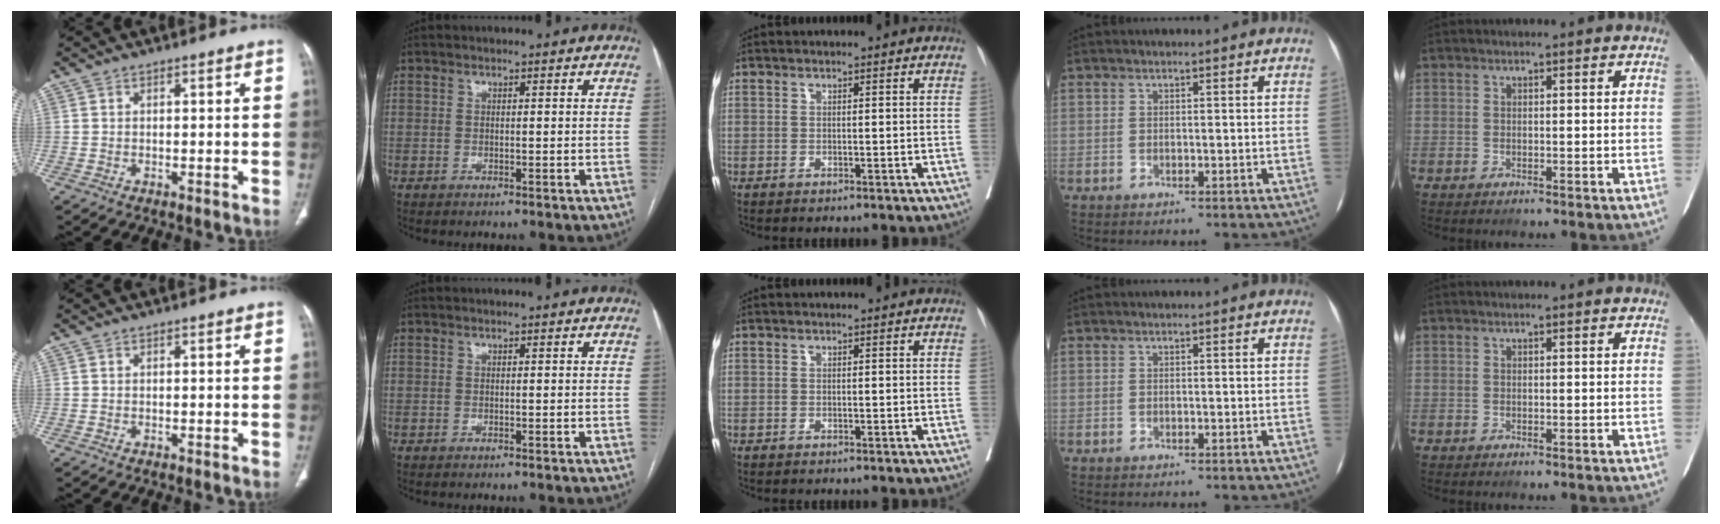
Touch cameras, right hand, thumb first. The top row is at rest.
{}